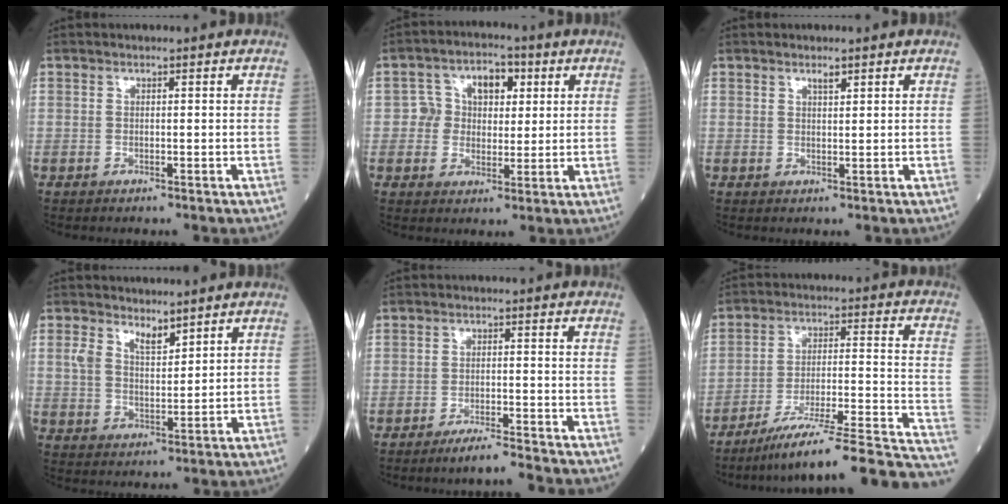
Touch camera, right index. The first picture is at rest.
{"total": 6.7, "force": [1.5, 5.5, 3.5], "torque": [-0.046, 0.026, 0.024]}
{"total": 1.2, "force": [0.9, 0.2, 0.8], "torque": [-0.017, -0.002, 0.018]}
{"total": 4.4, "force": [3.0, 1.9, 2.6], "torque": [-0.052, 0.004, 0.061]}
{"total": 4.8, "force": [-4.4, -0.9, 1.7], "torque": [-0.027, -0.015, -0.076]}
{"total": 23.7, "force": [-20.7, 0.2, 11.5], "torque": [-0.097, 0.010, -0.300]}